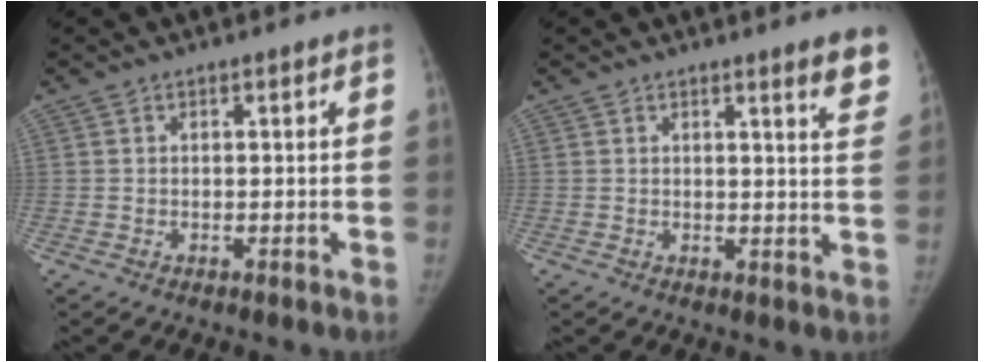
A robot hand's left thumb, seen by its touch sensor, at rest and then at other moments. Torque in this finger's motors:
{"motor_torque": [0.33, -0.26, 0.55, -0.15, -0.03]}